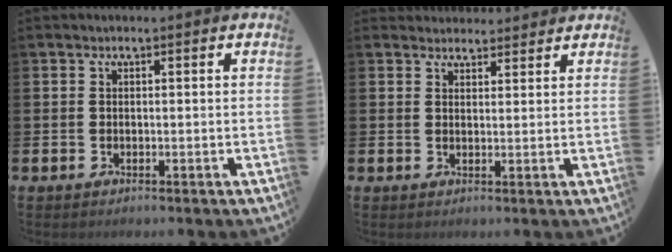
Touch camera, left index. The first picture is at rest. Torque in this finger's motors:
{"motor_torque": [1.00, -1.14, 0.08, -0.03]}